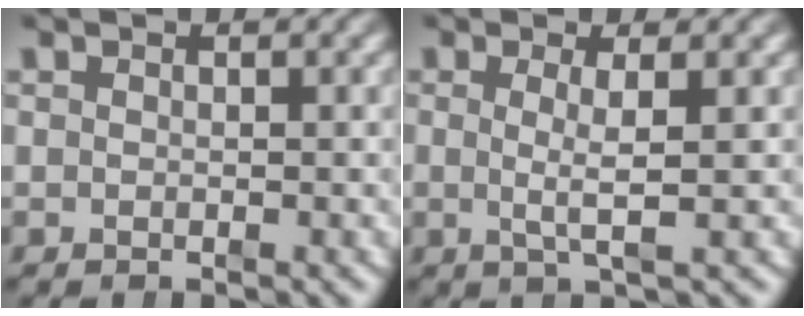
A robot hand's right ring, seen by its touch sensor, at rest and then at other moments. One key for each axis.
{"total": 2.8, "fx": 0.2, "fy": -0.1, "fz": 2.7, "tx": -0.050, "ty": -0.011, "tz": 0.010}